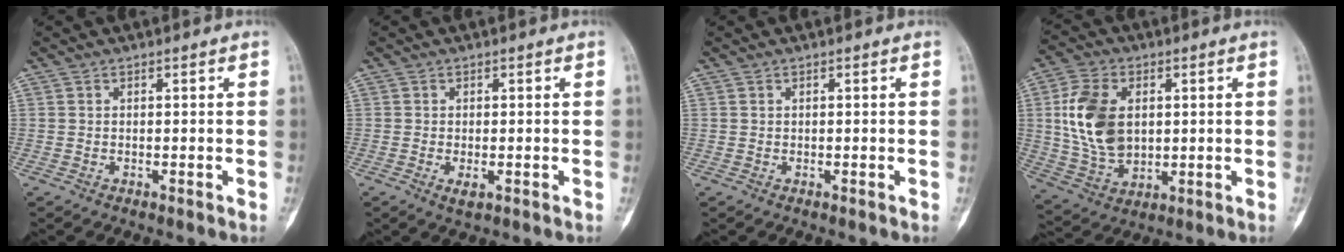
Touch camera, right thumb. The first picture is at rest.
{"total": 1.8, "force": [-0.6, 0.9, 1.4], "torque": [-0.030, -0.003, -0.012]}
{"total": 0.0}
{"total": 14.1, "force": [2.1, 9.4, 10.4], "torque": [-0.190, -0.005, 0.046]}